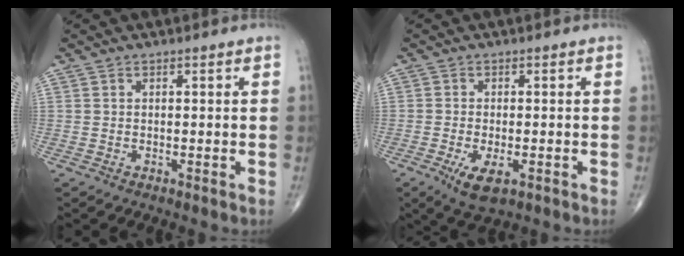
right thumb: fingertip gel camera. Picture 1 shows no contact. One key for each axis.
{"total": 5.5, "fx": -2.2, "fy": 2.4, "fz": 4.5, "tx": -0.079, "ty": -0.007, "tz": -0.032}